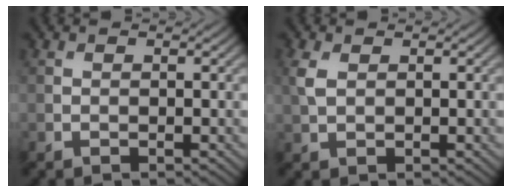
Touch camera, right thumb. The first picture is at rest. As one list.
[{"total": 2.4, "force": [0.7, 1.5, 1.8], "torque": [-0.055, 0.004, 0.016]}]